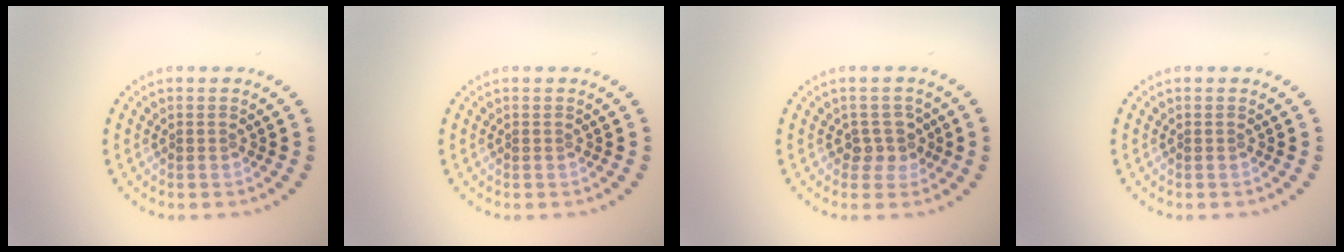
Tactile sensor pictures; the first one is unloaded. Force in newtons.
{"total": 0.0}
{"total": 2.2, "press": 1.8, "slide": 1.3}
{"total": 0.0}